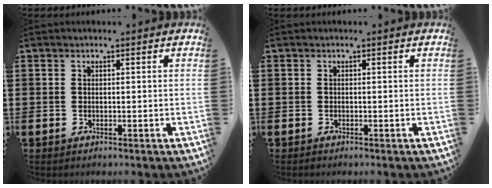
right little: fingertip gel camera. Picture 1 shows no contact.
{"total": 0.0}